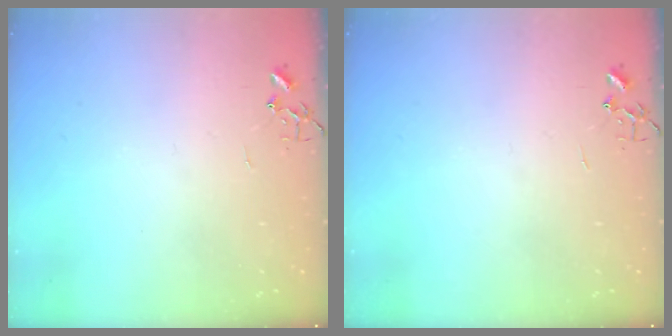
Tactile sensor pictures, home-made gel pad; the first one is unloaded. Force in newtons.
{"total": 0.0}